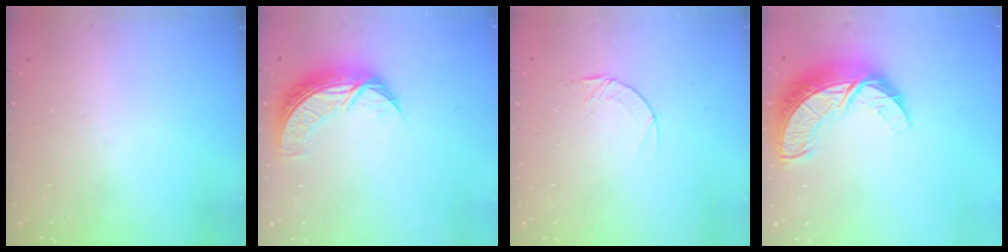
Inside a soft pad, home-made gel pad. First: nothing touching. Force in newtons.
{"total": 8.8, "press": 8.7, "slide": 1.0}
{"total": 4.1, "press": 4.1, "slide": 0.4}
{"total": 14.4, "press": 14.4, "slide": 1.0}